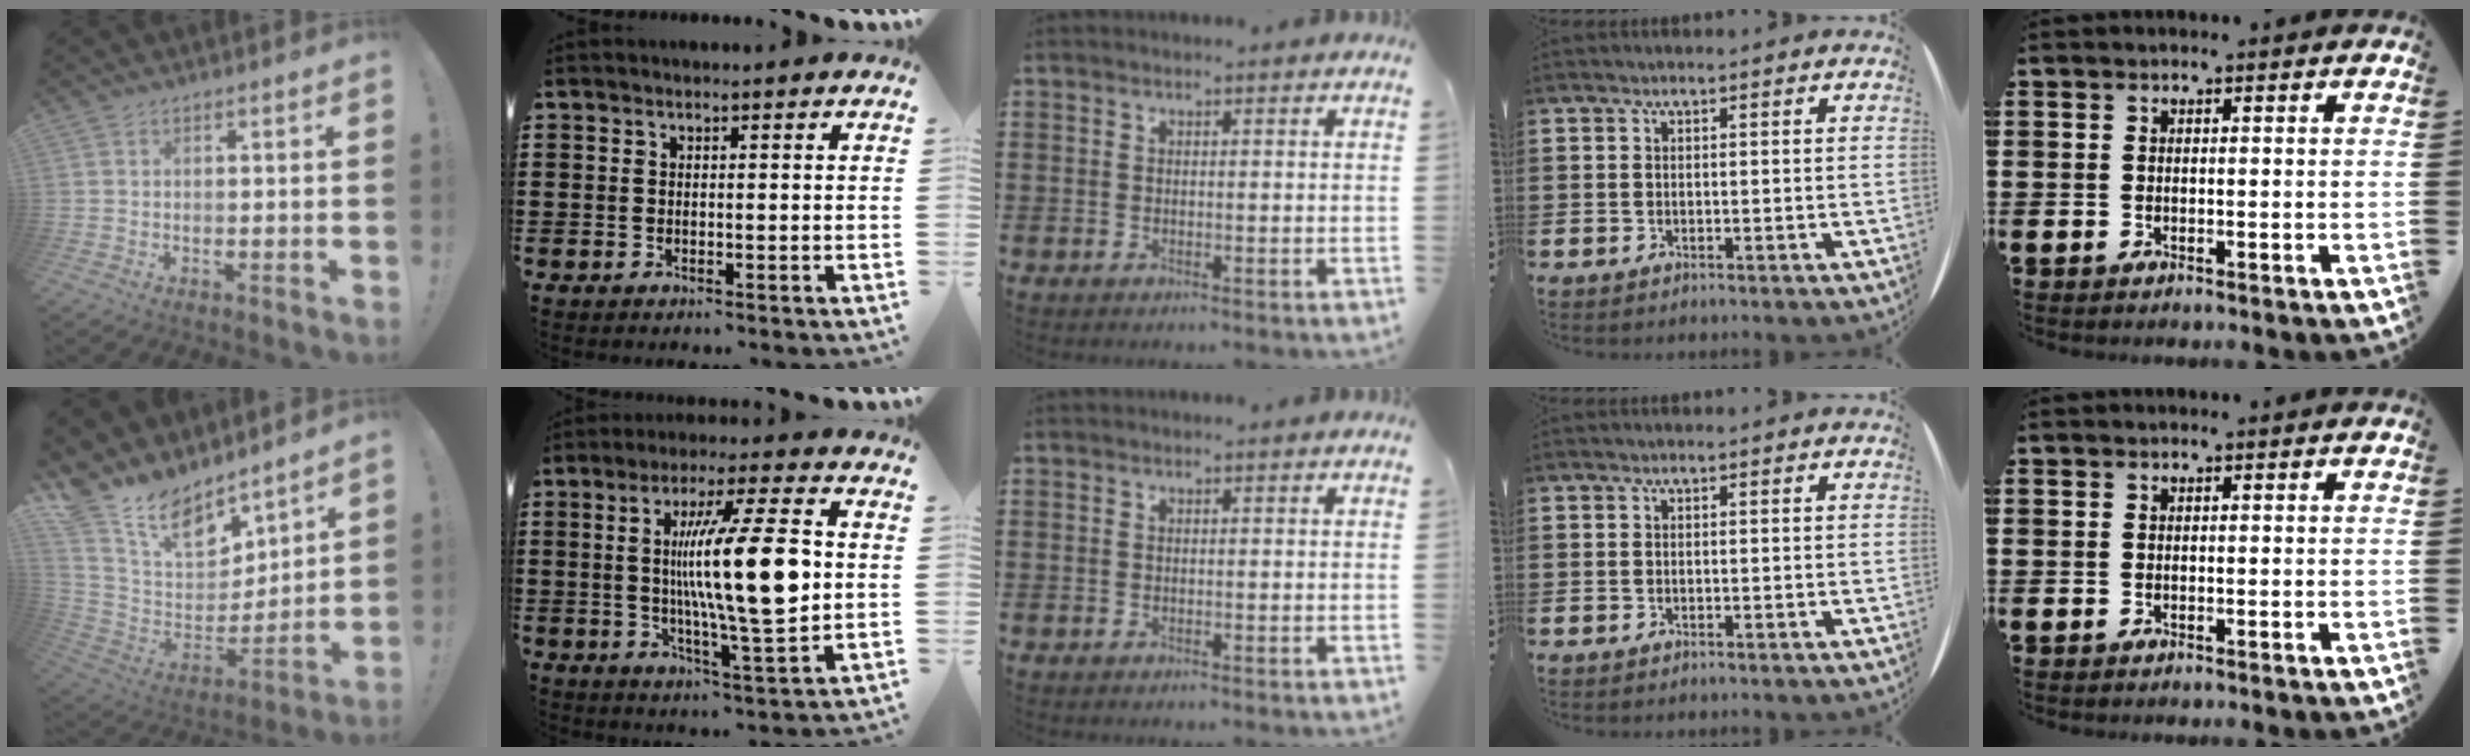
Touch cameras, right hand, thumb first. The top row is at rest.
{"thumb": {"total": 15.4, "force": [11.3, 7.7, 7.0], "torque": [-0.141, -0.080, 0.212]}, "index": {"total": 15.6, "force": [1.5, 2.6, 15.3], "torque": [-0.257, 0.000, 0.021]}}